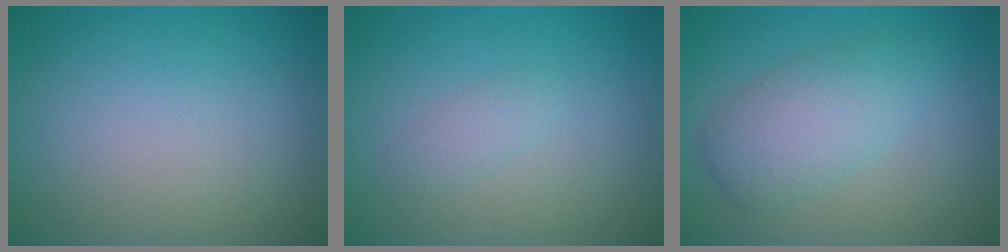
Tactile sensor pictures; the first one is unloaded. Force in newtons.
{"total": 1.0, "press": 1.0, "slide": 0.0}
{"total": 4.2, "press": 4.2, "slide": 0.1}